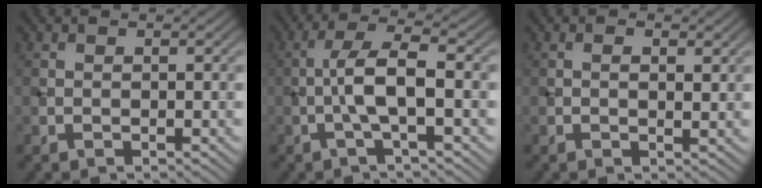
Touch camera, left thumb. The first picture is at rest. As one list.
[{"total": 5.3, "force": [-0.9, 1.0, 5.1], "torque": [-0.099, 0.018, -0.027]}, {"total": 1.4, "force": [0.4, 0.6, 1.1], "torque": [-0.016, -0.003, 0.008]}]